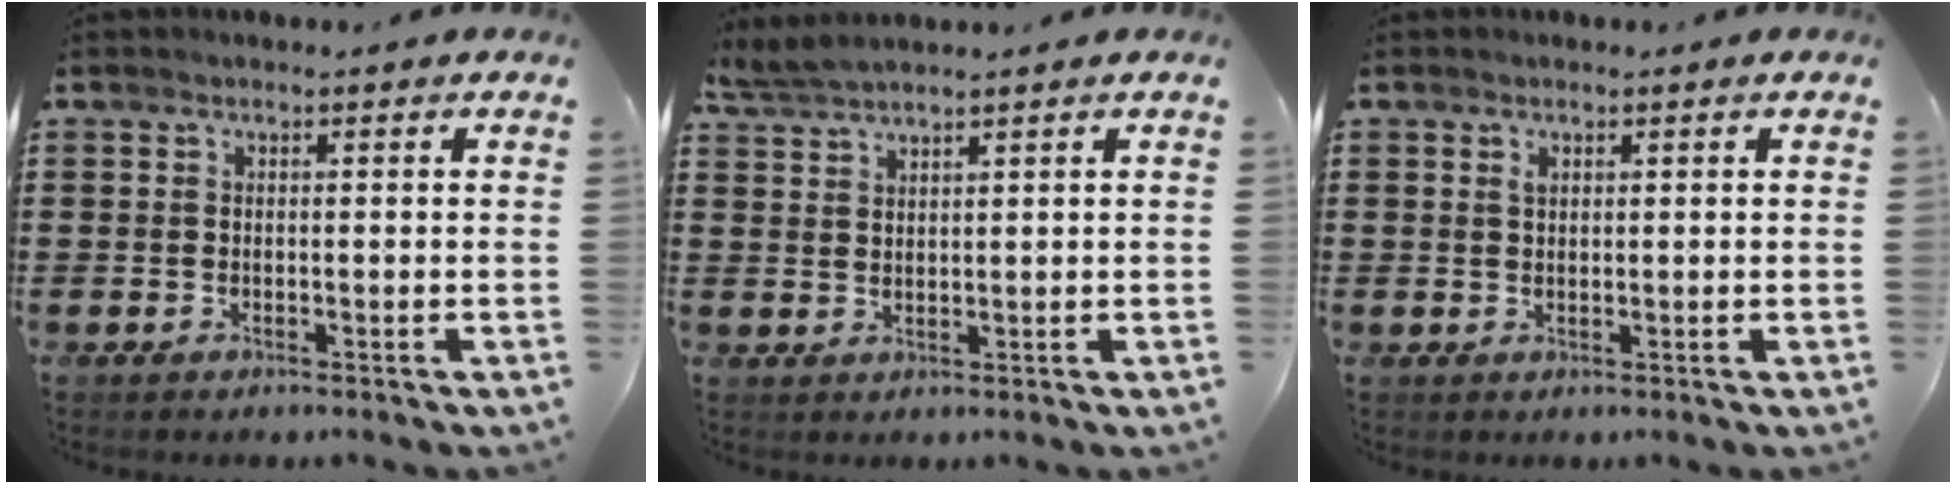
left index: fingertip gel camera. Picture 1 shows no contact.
{"total": 2.4, "force": [2.3, -0.4, 0.4], "torque": [-0.016, -0.002, 0.044]}
{"total": 0.9, "force": [0.6, 0.5, 0.6], "torque": [-0.014, 0.002, 0.011]}